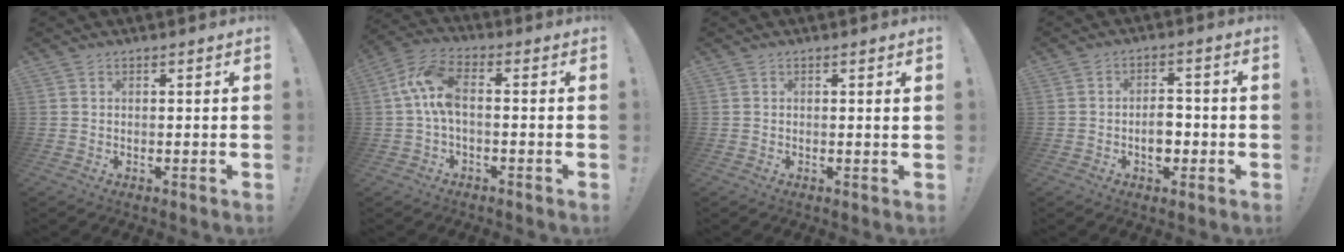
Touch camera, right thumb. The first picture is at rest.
{"total": 9.5, "force": [0.2, 4.7, 8.2], "torque": [-0.176, 0.006, 0.008]}
{"total": 1.4, "force": [0.7, -0.4, 1.1], "torque": [-0.016, -0.003, 0.009]}
{"total": 5.9, "force": [-1.7, 4.1, 3.9], "torque": [-0.048, 0.012, -0.031]}